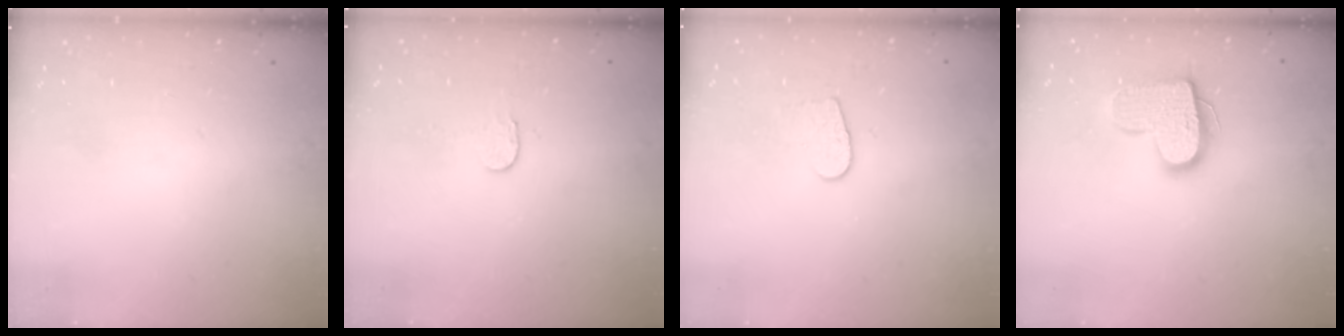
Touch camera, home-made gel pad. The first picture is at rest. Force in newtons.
{"total": 2.3, "press": 2.3, "slide": 0.2}
{"total": 6.7, "press": 6.7, "slide": 0.4}
{"total": 14.5, "press": 14.5, "slide": 0.9}